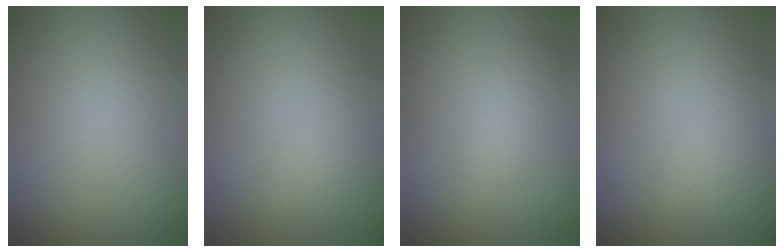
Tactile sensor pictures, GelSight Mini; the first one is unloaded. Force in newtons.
{"total": 2.7, "press": 2.7, "slide": 0.1}
{"total": 1.9, "press": 1.9, "slide": 0.0}
{"total": 2.7, "press": 2.7, "slide": 0.1}